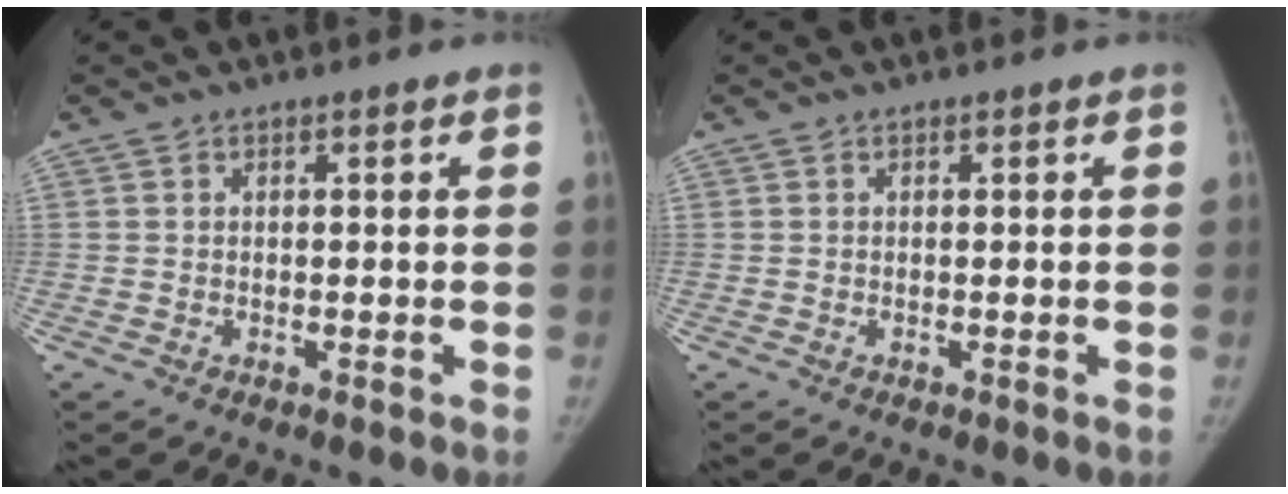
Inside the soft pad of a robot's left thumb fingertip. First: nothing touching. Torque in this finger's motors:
{"motor_torque": [0.01, 0.01, 0.16, -0.04, 0.02]}